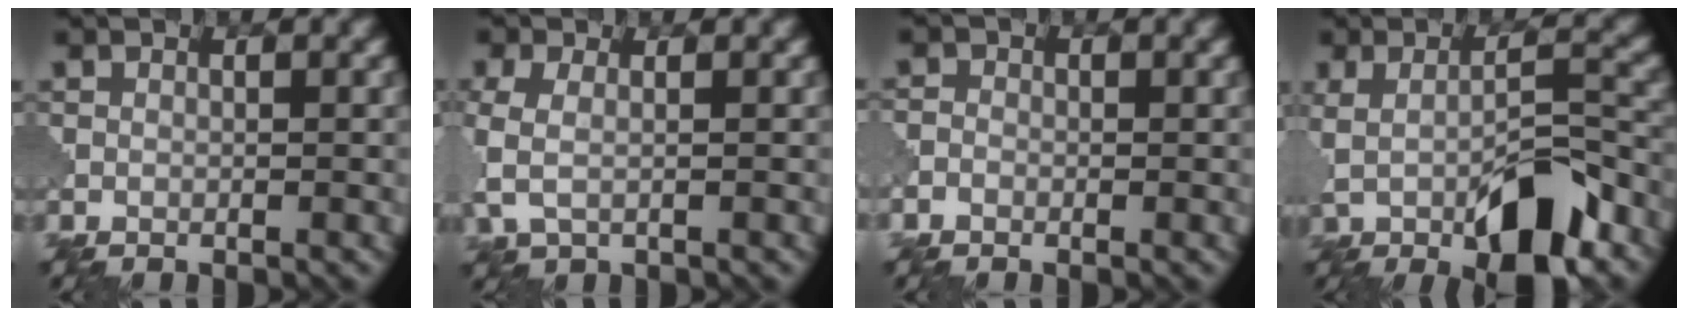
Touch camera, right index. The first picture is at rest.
{"total": 3.7, "force": [-0.3, 2.3, 2.9], "torque": [-0.081, -0.003, -0.009]}
{"total": 1.2, "force": [-0.6, 1.0, 0.4], "torque": [-0.002, 0.001, -0.014]}
{"total": 8.4, "force": [-2.6, 2.7, 7.5], "torque": [-0.131, -0.004, -0.040]}